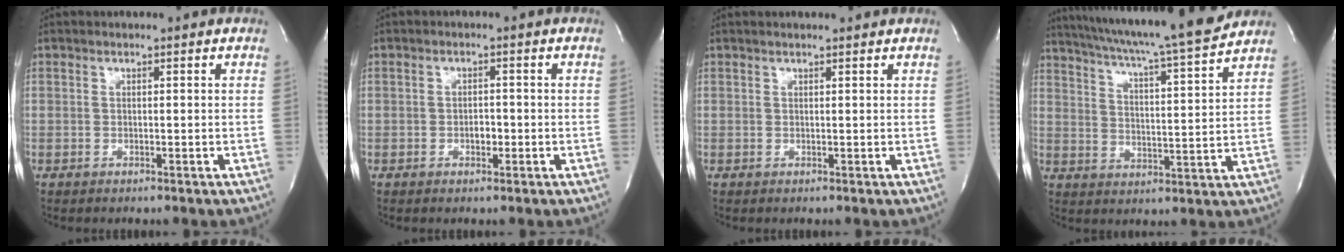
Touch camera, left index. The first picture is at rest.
{"total": 1.7, "force": [-0.6, 1.0, 1.2], "torque": [-0.019, 0.003, -0.008]}
{"total": 3.1, "force": [2.8, 0.2, 1.2], "torque": [-0.017, 0.019, 0.036]}
{"total": 19.9, "force": [17.8, -0.5, 8.9], "torque": [-0.151, -0.018, 0.260]}